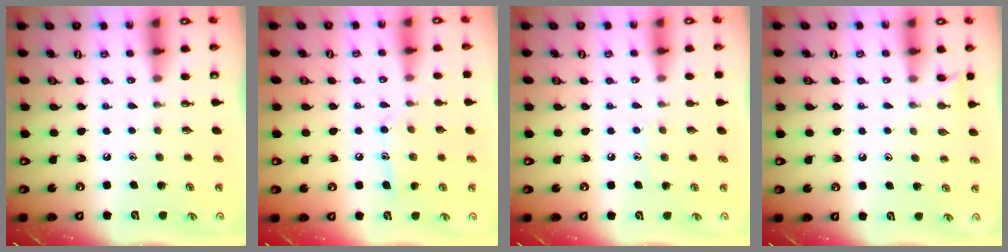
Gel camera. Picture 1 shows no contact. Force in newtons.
{"total": 10.0, "press": 10.0, "slide": 0.7}
{"total": 6.2, "press": 6.1, "slide": 0.7}
{"total": 6.8, "press": 6.8, "slide": 0.6}